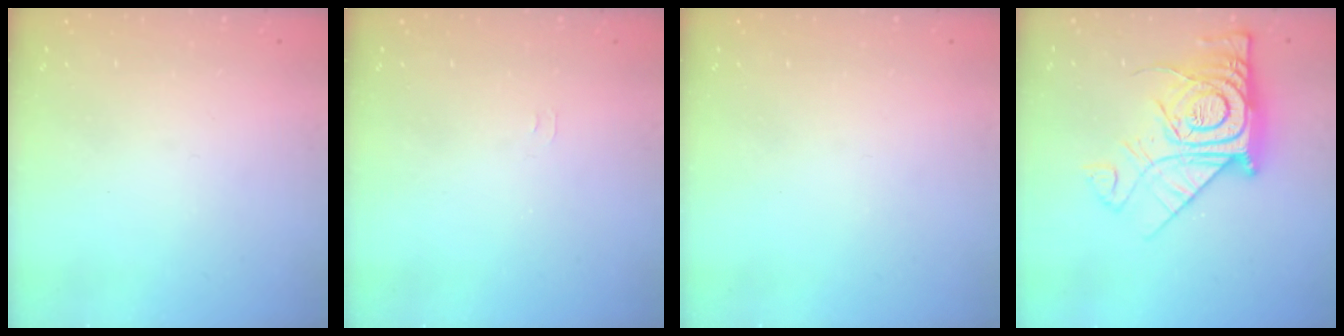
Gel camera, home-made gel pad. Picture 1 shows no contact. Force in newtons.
{"total": 3.4, "press": 3.4, "slide": 0.3}
{"total": 0.0}
{"total": 19.5, "press": 19.4, "slide": 1.8}